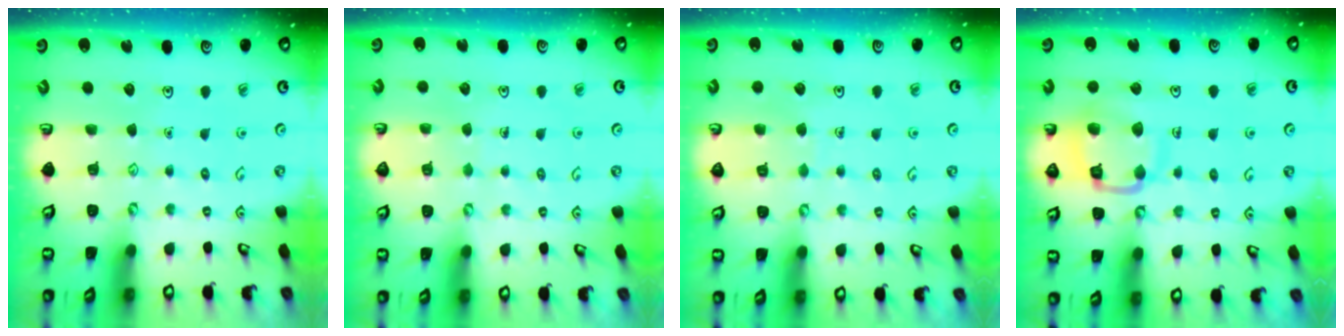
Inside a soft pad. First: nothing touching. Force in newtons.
{"total": 3.5, "press": 3.5, "slide": 0.2}
{"total": 2.9, "press": 2.9, "slide": 0.2}
{"total": 13.4, "press": 13.3, "slide": 1.4}